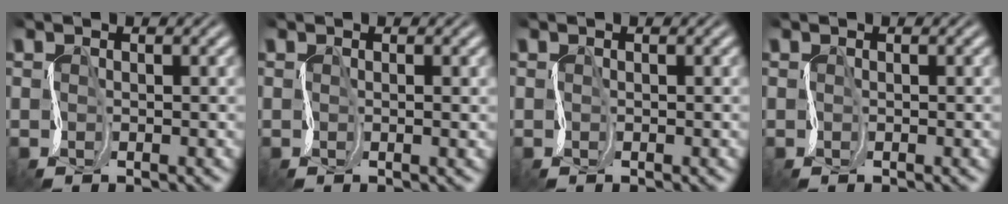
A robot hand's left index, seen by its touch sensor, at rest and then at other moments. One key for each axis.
{"total": 0.6, "fx": 0.5, "fy": 0.1, "fz": 0.5, "tx": -0.005, "ty": 0.005, "tz": 0.005}
{"total": 0.0}
{"total": 0.6, "fx": 0.2, "fy": 0.2, "fz": 0.5, "tx": -0.005, "ty": 0.001, "tz": 0.001}